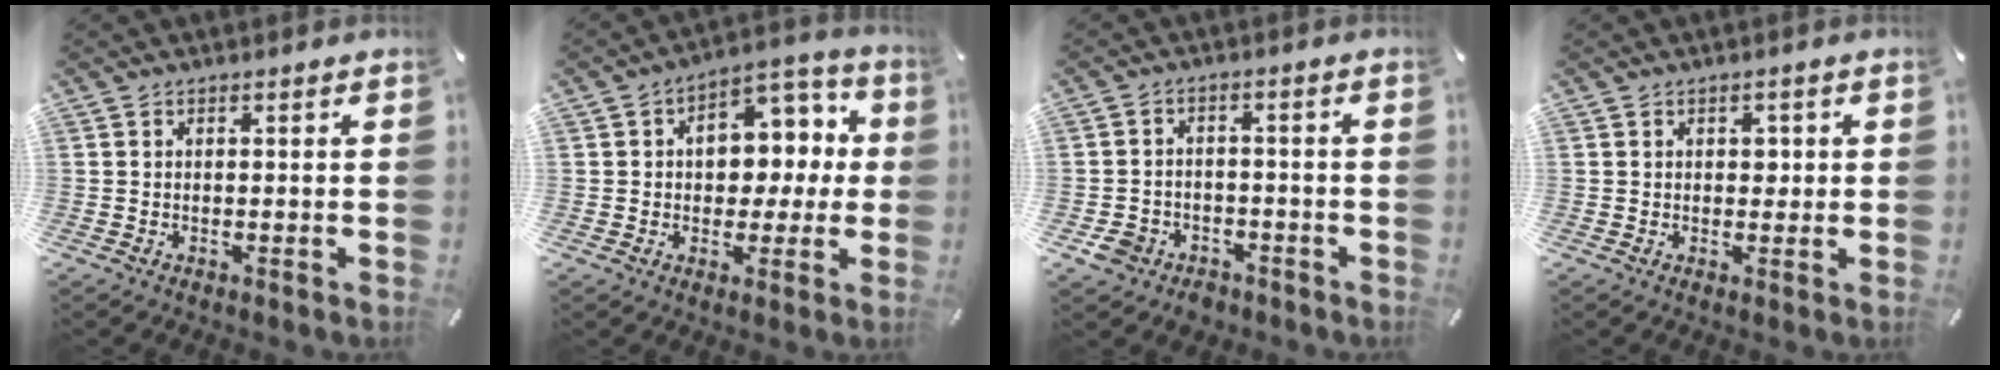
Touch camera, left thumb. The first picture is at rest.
{"total": 10.3, "force": [0.8, 8.2, 6.1], "torque": [-0.066, -0.009, 0.014]}
{"total": 5.2, "force": [-3.1, 4.1, 1.2], "torque": [-0.039, 0.014, -0.060]}
{"total": 2.0, "force": [0.2, 1.7, 1.0], "torque": [-0.006, 0.002, -0.004]}